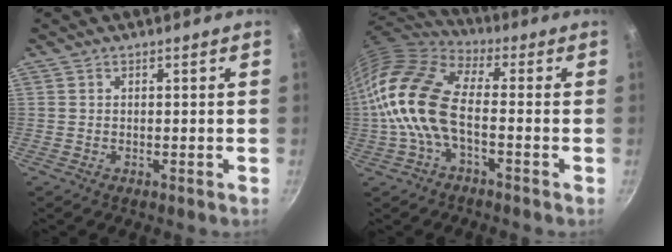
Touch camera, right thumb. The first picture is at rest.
{"total": 15.4, "force": [-2.3, 7.7, 13.1], "torque": [-0.249, 0.029, -0.060]}